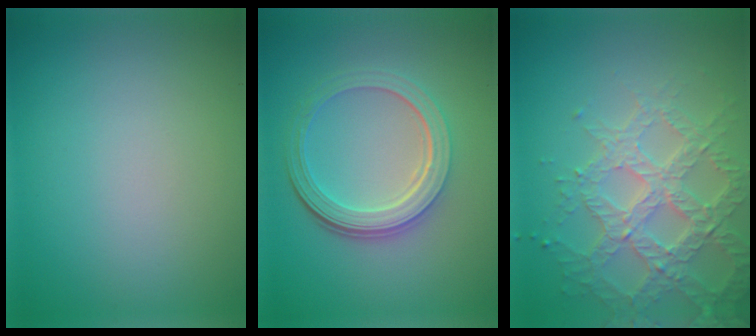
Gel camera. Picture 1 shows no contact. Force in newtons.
{"total": 5.2, "press": 3.8, "slide": 3.5}
{"total": 5.8, "press": 4.8, "slide": 3.2}